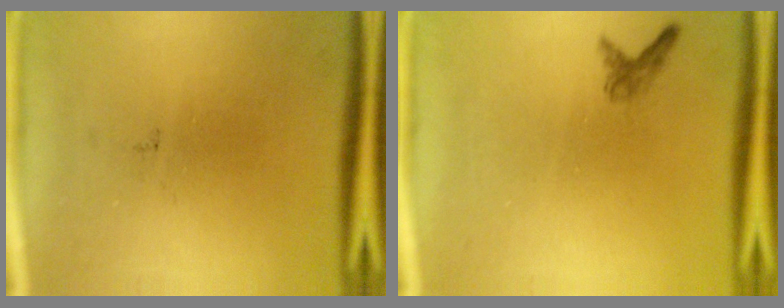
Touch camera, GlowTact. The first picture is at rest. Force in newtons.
{"total": 1.1}